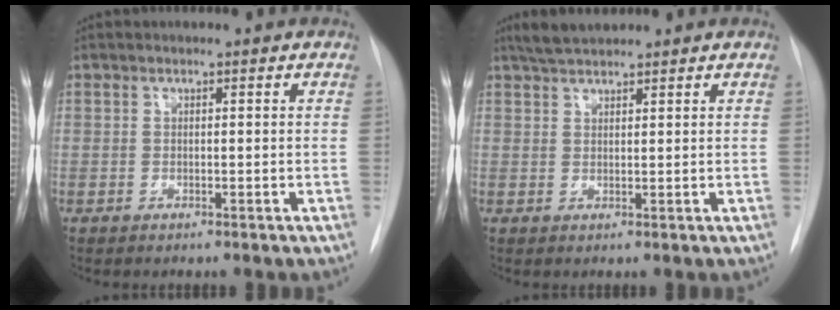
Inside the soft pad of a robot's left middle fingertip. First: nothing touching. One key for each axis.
{"total": 3.4, "fx": 3.1, "fy": 0.7, "fz": 1.3, "tx": -0.027, "ty": 0.012, "tz": 0.057}